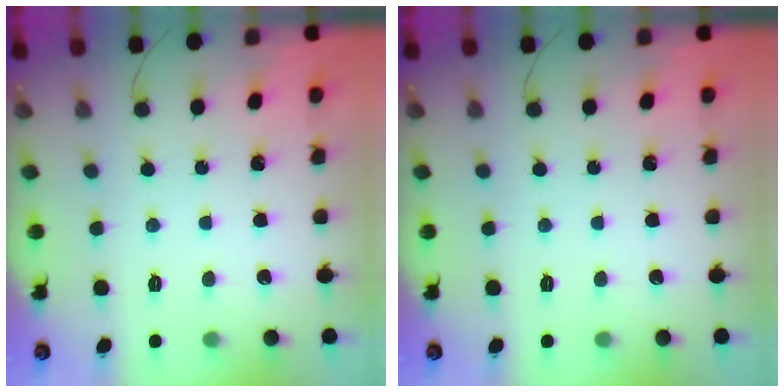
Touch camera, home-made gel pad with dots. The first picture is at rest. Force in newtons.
{"total": 0.0}